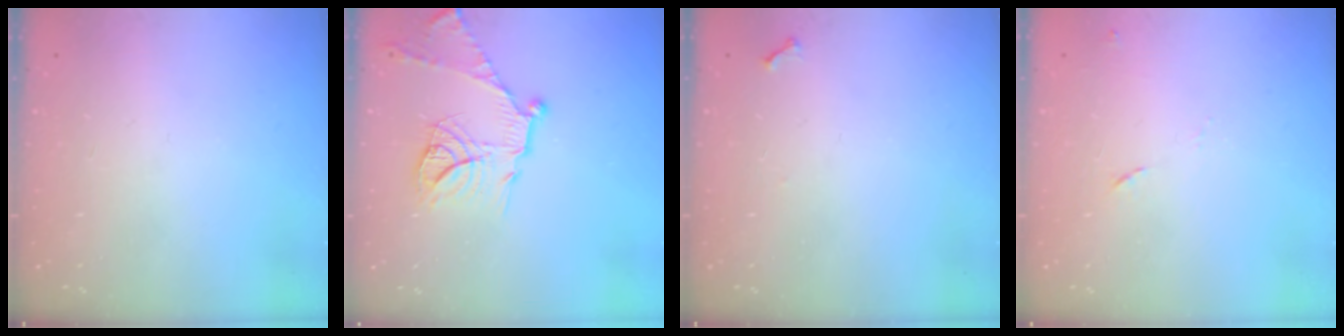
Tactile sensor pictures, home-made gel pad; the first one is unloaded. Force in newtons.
{"total": 16.0, "press": 16.0, "slide": 1.4}
{"total": 3.8, "press": 3.8, "slide": 0.5}
{"total": 7.4, "press": 7.4, "slide": 0.7}